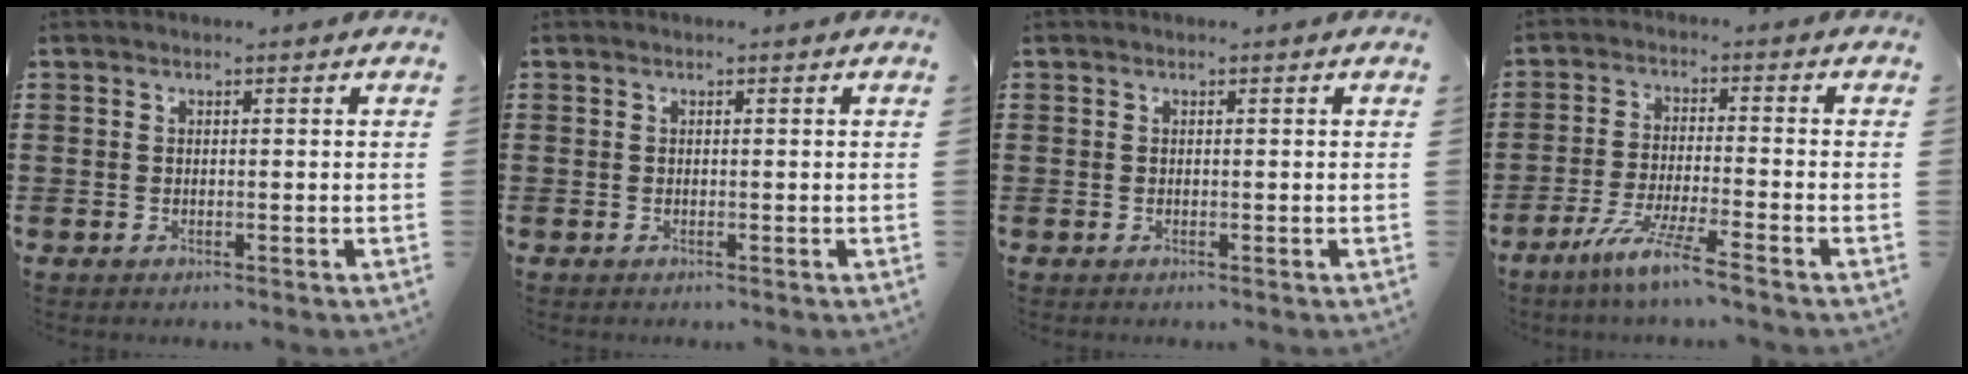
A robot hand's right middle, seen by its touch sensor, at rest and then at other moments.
{"total": 0.0}
{"total": 0.0}
{"total": 6.7, "force": [-5.2, -0.3, 4.2], "torque": [-0.091, -0.015, -0.100]}